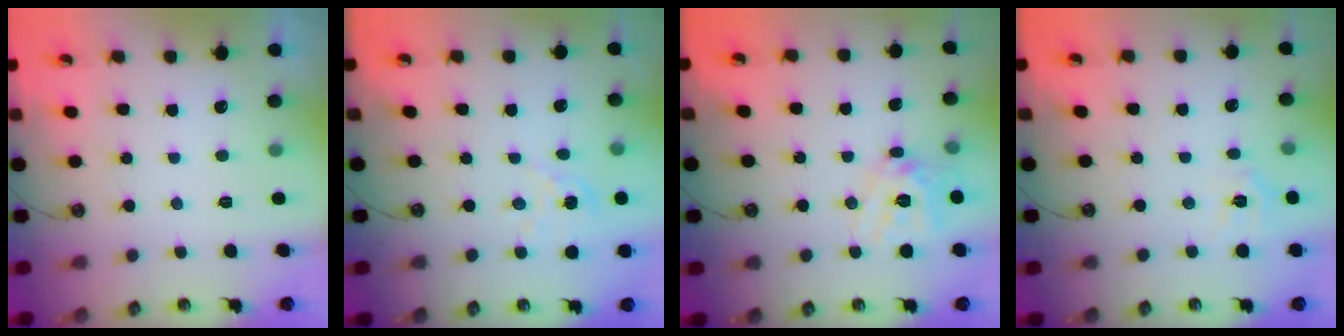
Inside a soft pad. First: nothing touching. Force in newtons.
{"total": 2.6, "press": 2.6, "slide": 0.4}
{"total": 13.4, "press": 13.2, "slide": 1.9}
{"total": 7.1, "press": 7.1, "slide": 0.7}